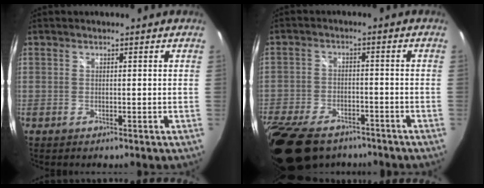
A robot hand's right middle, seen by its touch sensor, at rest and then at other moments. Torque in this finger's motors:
{"motor_torque": [0.77, -0.71, 0.29, 0.21]}